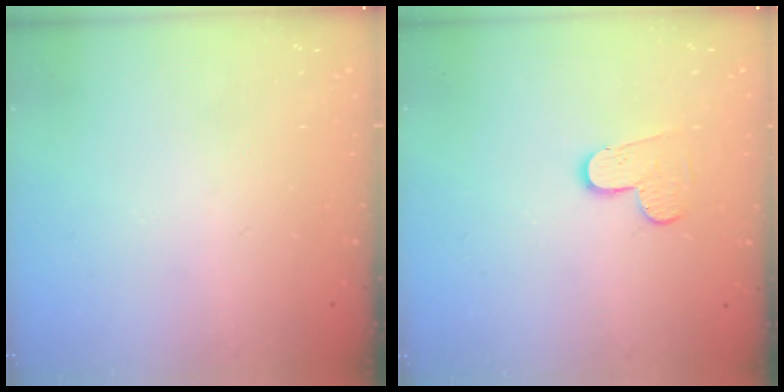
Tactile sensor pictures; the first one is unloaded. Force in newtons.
{"total": 4.2, "press": 4.2, "slide": 0.4}